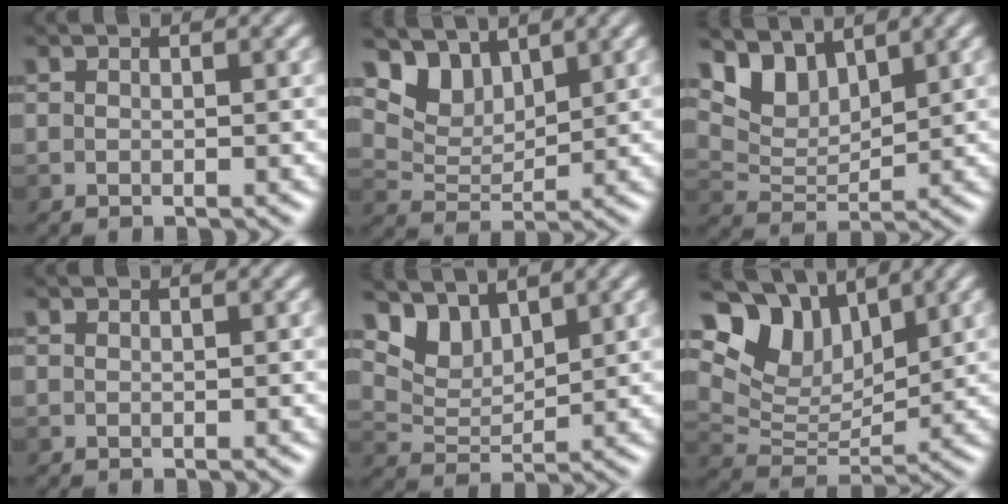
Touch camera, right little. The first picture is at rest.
{"total": 4.7, "force": [3.7, 2.2, 1.9], "torque": [-0.046, -0.008, 0.074]}
{"total": 4.6, "force": [3.6, 1.9, 2.0], "torque": [-0.046, -0.007, 0.067]}
{"total": 0.0}
{"total": 3.8, "force": [3.2, 1.6, 1.4], "torque": [-0.037, -0.008, 0.063]}
{"total": 9.0, "force": [5.7, 4.8, 5.1], "torque": [-0.106, 0.005, 0.107]}